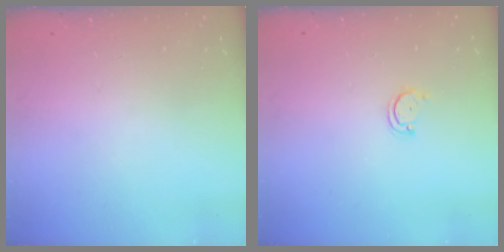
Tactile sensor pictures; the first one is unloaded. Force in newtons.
{"total": 2.9, "press": 2.9, "slide": 0.4}